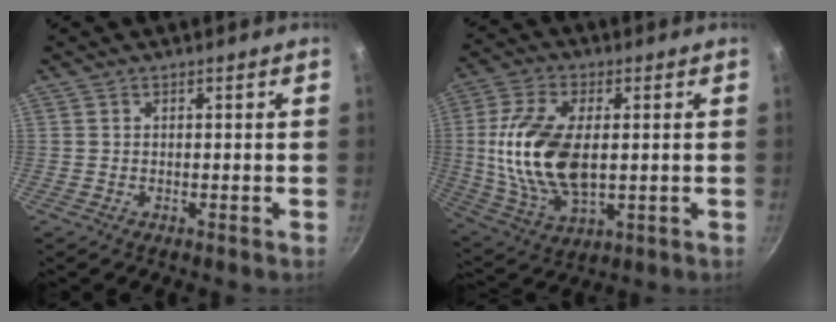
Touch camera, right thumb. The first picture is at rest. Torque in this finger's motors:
{"motor_torque": [0.32, 0.44, 1.79, 0.06, 0.37]}